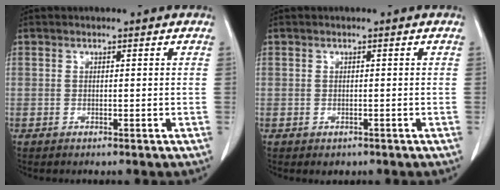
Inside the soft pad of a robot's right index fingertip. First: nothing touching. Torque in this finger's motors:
{"motor_torque": [-0.22, -0.19, -0.19, -0.05]}